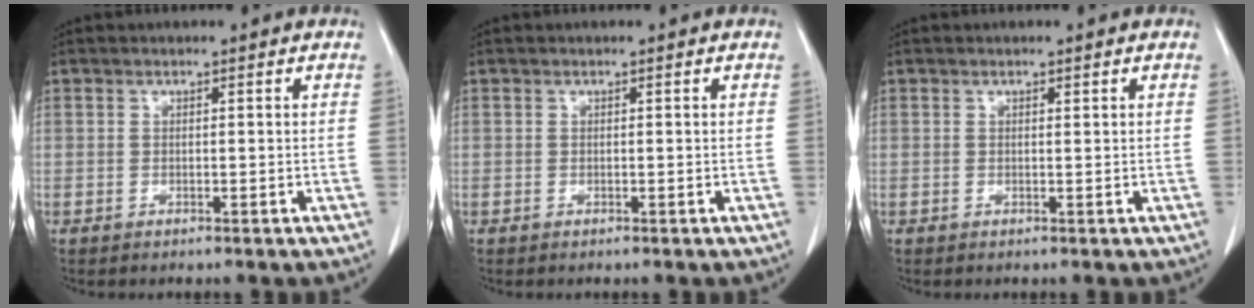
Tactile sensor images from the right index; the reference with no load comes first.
{"total": 0.0}
{"total": 0.0}